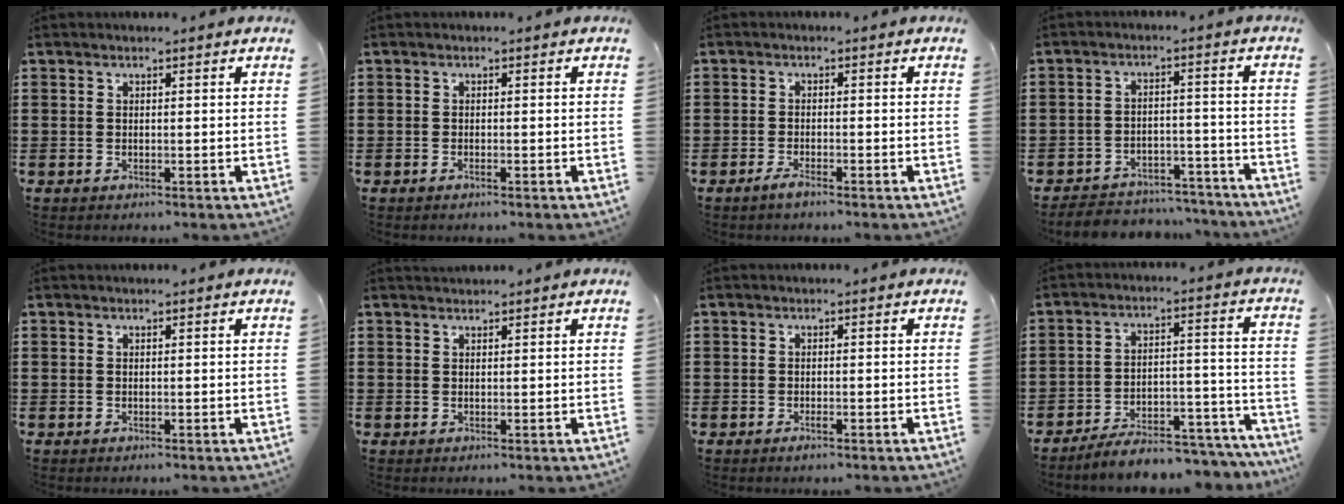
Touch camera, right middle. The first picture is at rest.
{"total": 0.5, "force": [-0.3, 0.0, 0.4], "torque": [-0.010, -0.004, -0.004]}
{"total": 1.8, "force": [-1.4, 0.4, 1.1], "torque": [-0.027, -0.001, -0.030]}
{"total": 4.8, "force": [-4.7, 1.0, 0.1], "torque": [-0.002, 0.015, -0.099]}
{"total": 0.0}
{"total": 0.8, "force": [0.8, 0.3, -0.1], "torque": [0.000, 0.001, 0.016]}
{"total": 0.8, "force": [-0.5, 0.1, 0.6], "torque": [-0.015, -0.007, -0.008]}
{"total": 6.5, "force": [-6.2, 1.0, 1.7], "torque": [-0.020, 0.017, -0.117]}